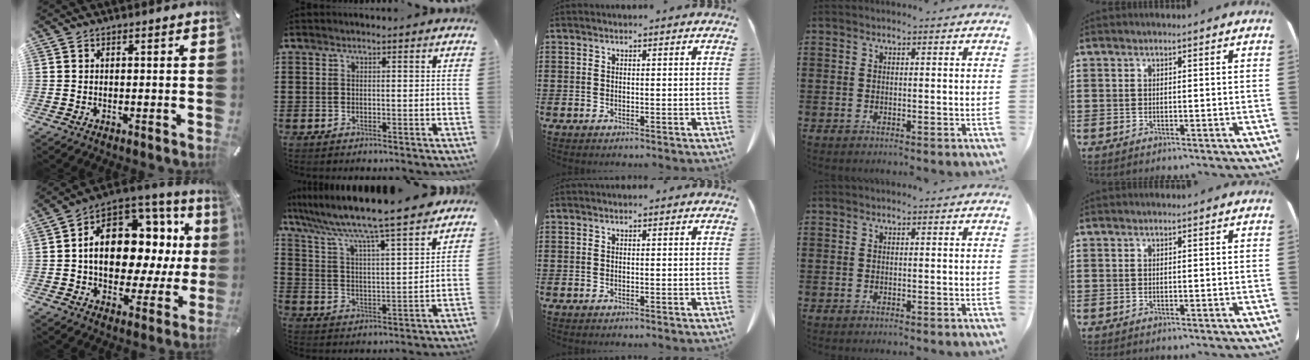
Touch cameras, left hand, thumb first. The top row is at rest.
{"thumb": {"total": 18.1, "force": [1.9, 12.4, 13.0], "torque": [-0.200, -0.024, 0.035]}, "index": {"total": 7.0, "force": [6.4, -0.8, 2.8], "torque": [-0.084, -0.055, 0.100]}}